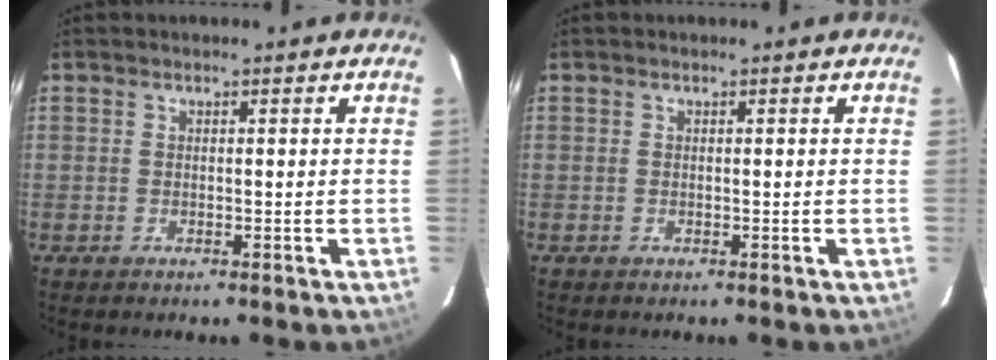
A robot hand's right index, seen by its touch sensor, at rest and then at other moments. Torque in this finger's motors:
{"motor_torque": [-0.03, -0.03, 0.04, 0.00]}